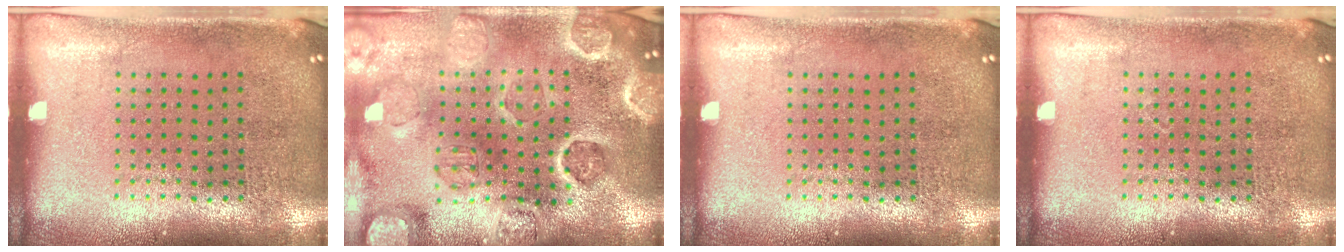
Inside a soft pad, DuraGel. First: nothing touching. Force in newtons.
{"total": 3.7, "press": 3.5, "slide": 0.9}
{"total": 0.0}
{"total": 0.0}